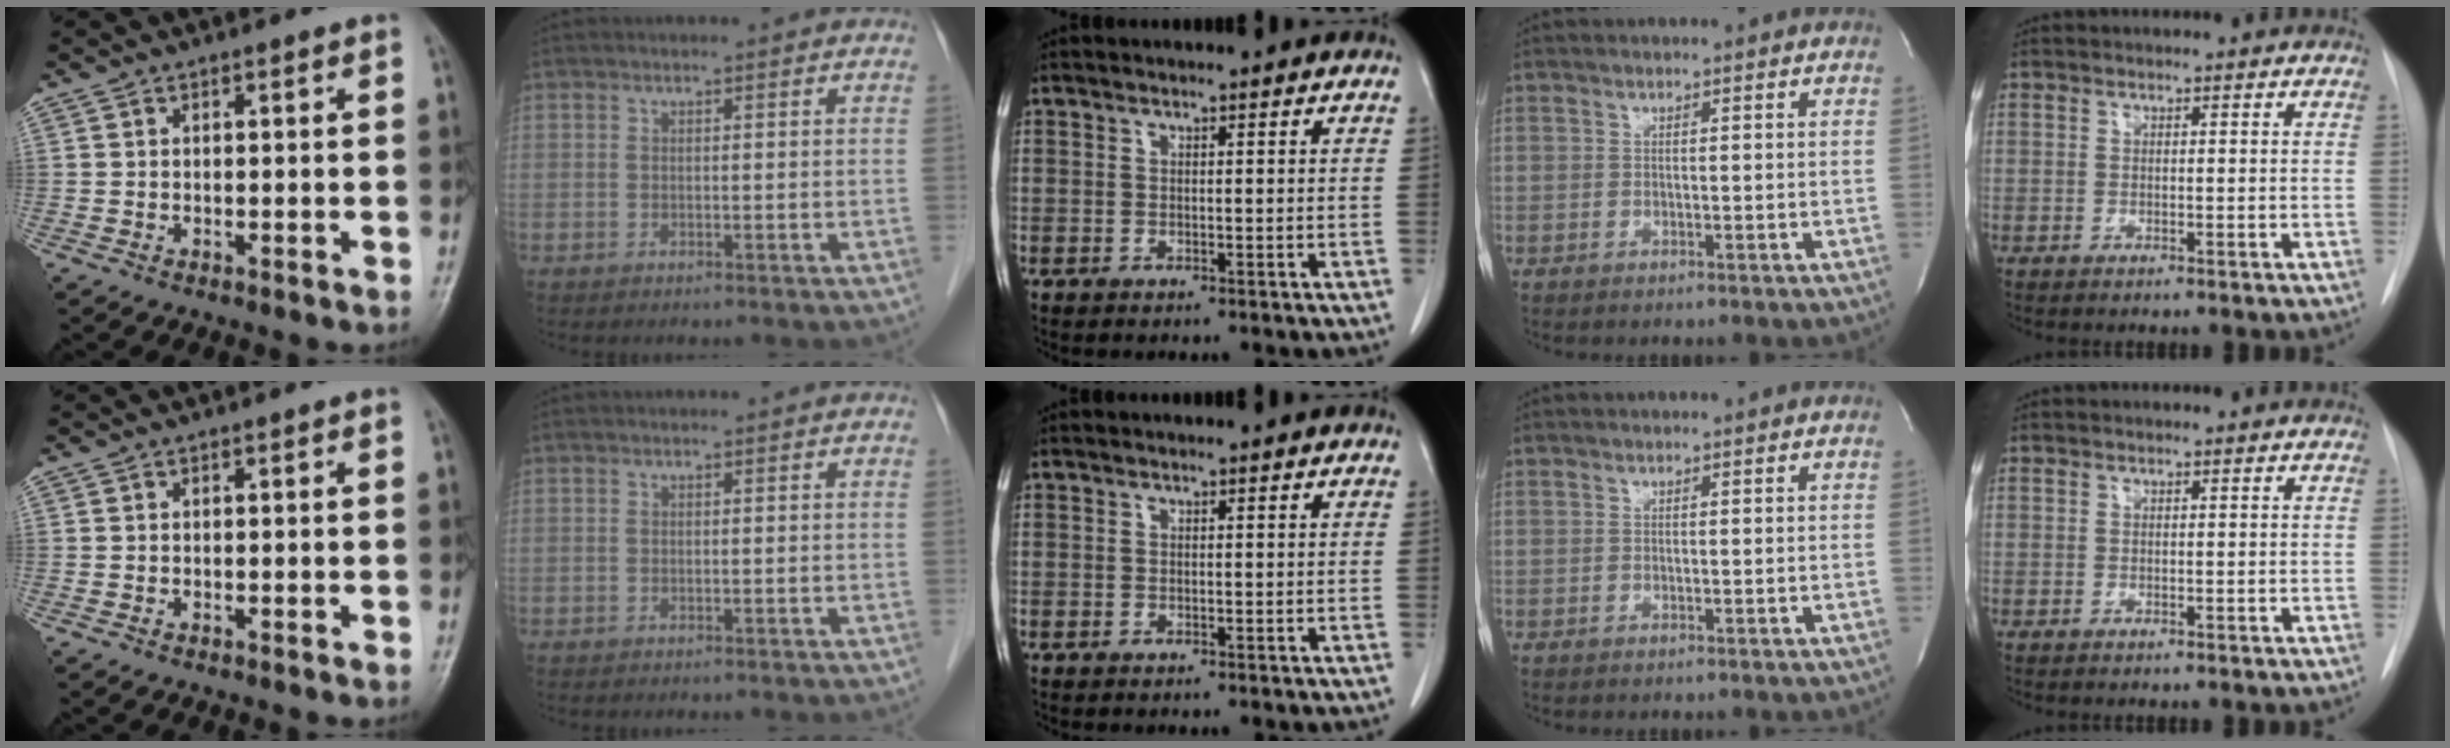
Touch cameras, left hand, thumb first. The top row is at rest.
{}